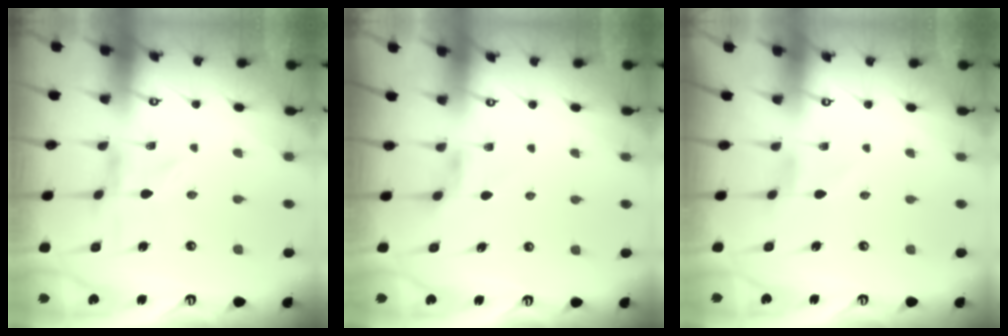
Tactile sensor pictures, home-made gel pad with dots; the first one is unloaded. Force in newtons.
{"total": 2.9, "press": 2.9, "slide": 0.5}
{"total": 0.0}